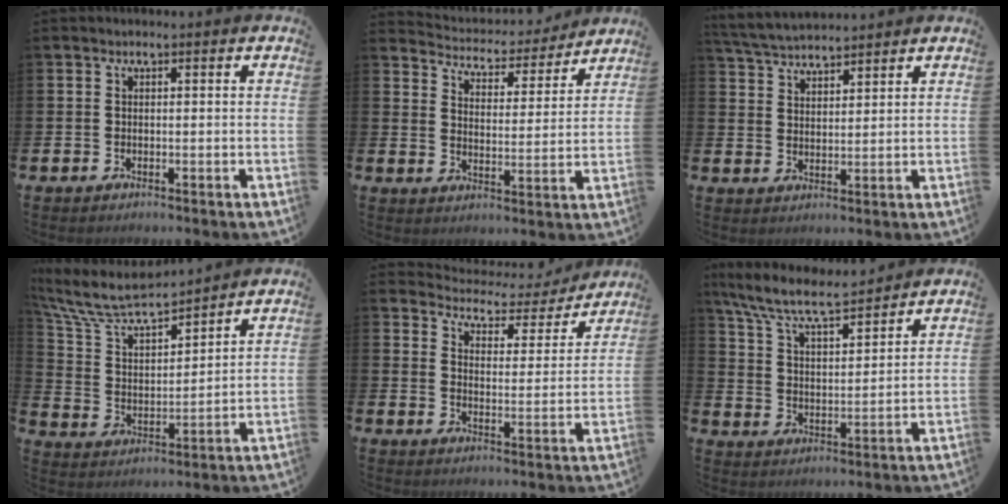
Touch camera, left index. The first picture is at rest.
{"total": 4.8, "force": [4.6, 1.3, 0.3], "torque": [-0.027, -0.043, 0.072]}
{"total": 4.4, "force": [4.4, 0.6, 0.5], "torque": [-0.032, -0.020, 0.080]}
{"total": 8.5, "force": [7.8, 1.8, 2.8], "torque": [-0.099, -0.054, 0.136]}
{"total": 3.9, "force": [3.7, 1.2, 0.4], "torque": [-0.026, -0.038, 0.054]}
{"total": 8.3, "force": [7.7, 1.0, 3.0], "torque": [-0.089, -0.048, 0.134]}